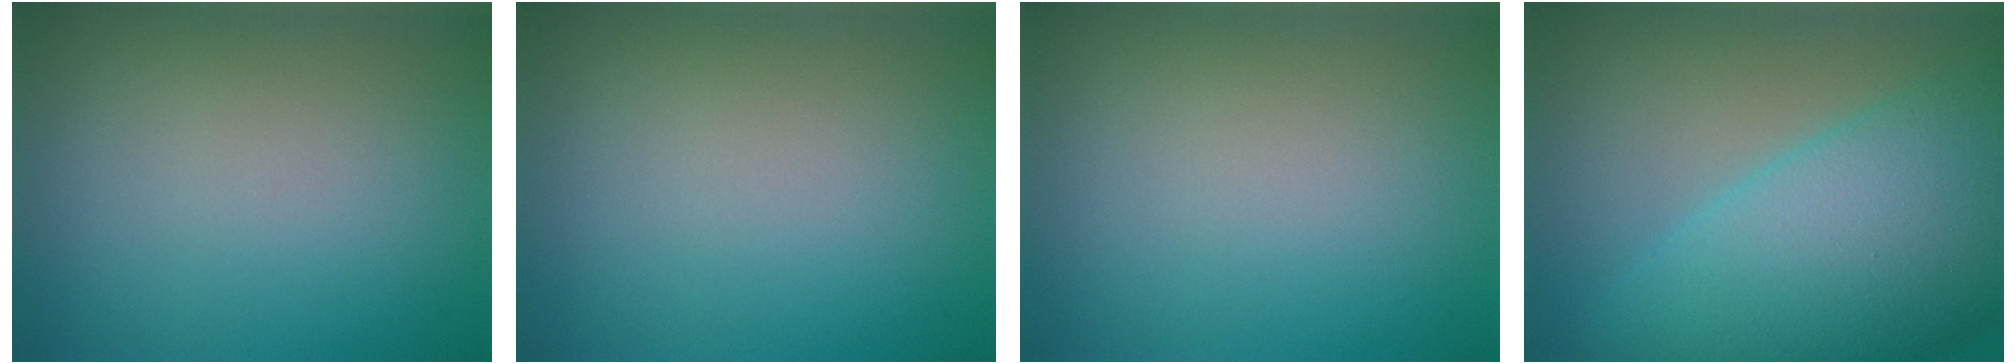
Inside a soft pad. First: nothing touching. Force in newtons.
{"total": 0.0}
{"total": 0.0}
{"total": 12.6, "press": 12.6, "slide": 0.4}